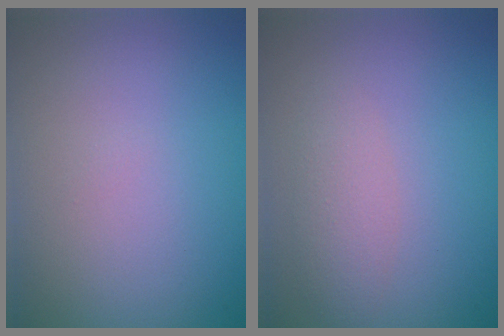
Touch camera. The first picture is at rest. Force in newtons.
{"total": 1.9, "press": 1.9, "slide": 0.0}